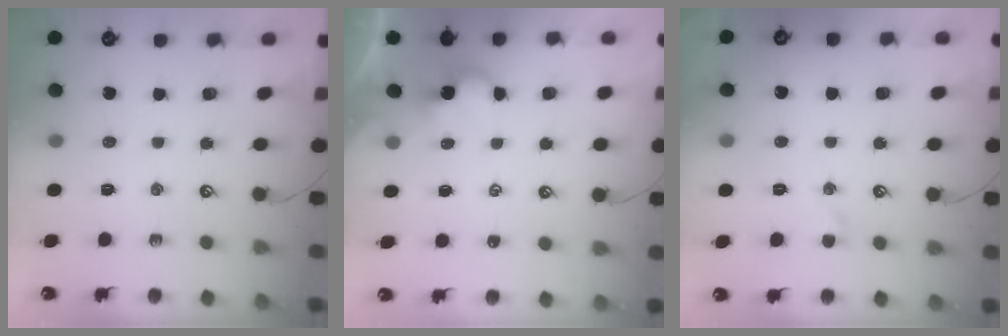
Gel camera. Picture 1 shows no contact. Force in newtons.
{"total": 0.0}
{"total": 0.5, "press": 0.1, "slide": 0.5}